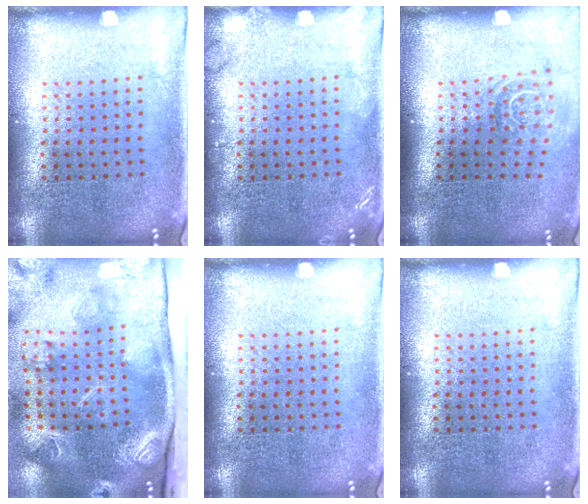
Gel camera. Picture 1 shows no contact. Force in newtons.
{"total": 1.2, "press": 1.1, "slide": 0.2}
{"total": 1.6, "press": 1.1, "slide": 1.1}
{"total": 4.5, "press": 3.3, "slide": 3.0}
{"total": 0.0}
{"total": 0.0}